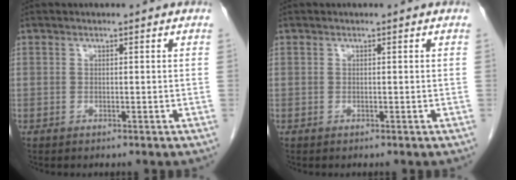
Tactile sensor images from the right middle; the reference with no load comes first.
{"total": 0.0}